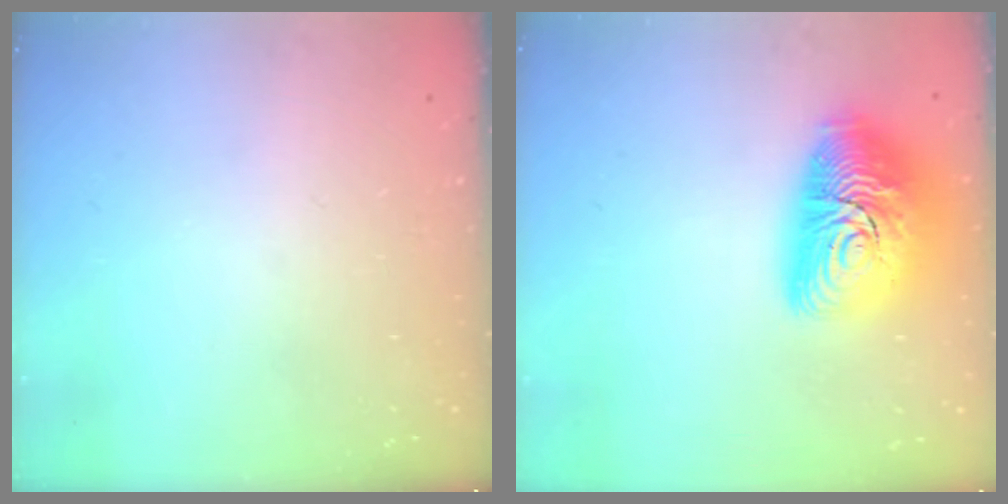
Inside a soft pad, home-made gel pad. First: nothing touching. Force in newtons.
{"total": 19.1, "press": 19.1, "slide": 1.5}